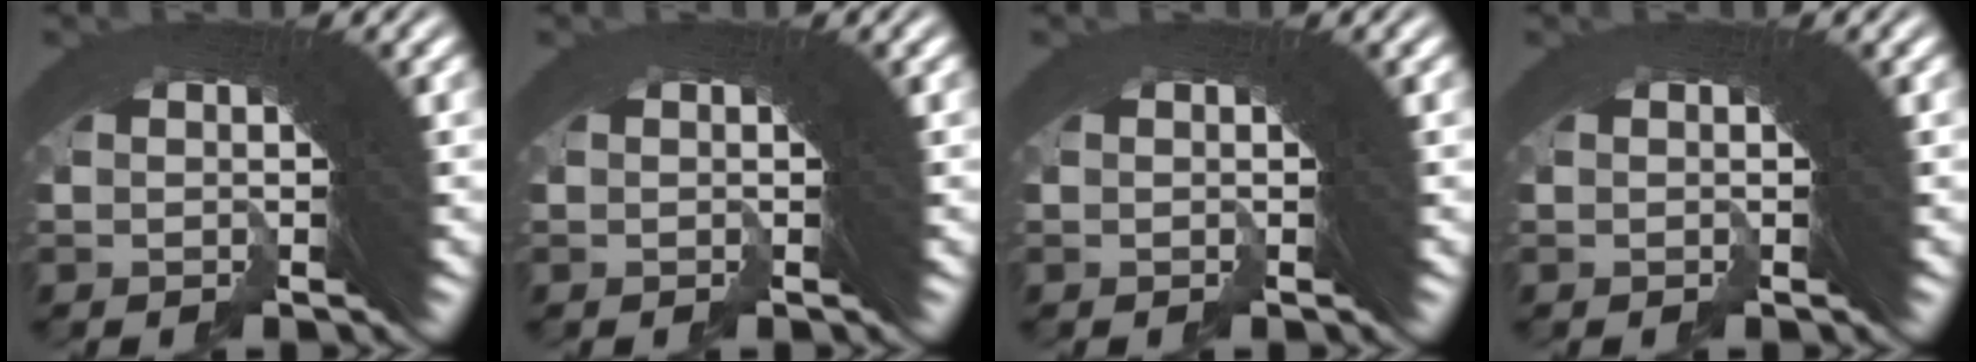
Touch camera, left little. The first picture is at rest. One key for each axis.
{"total": 0.0}
{"total": 0.0}
{"total": 0.0}